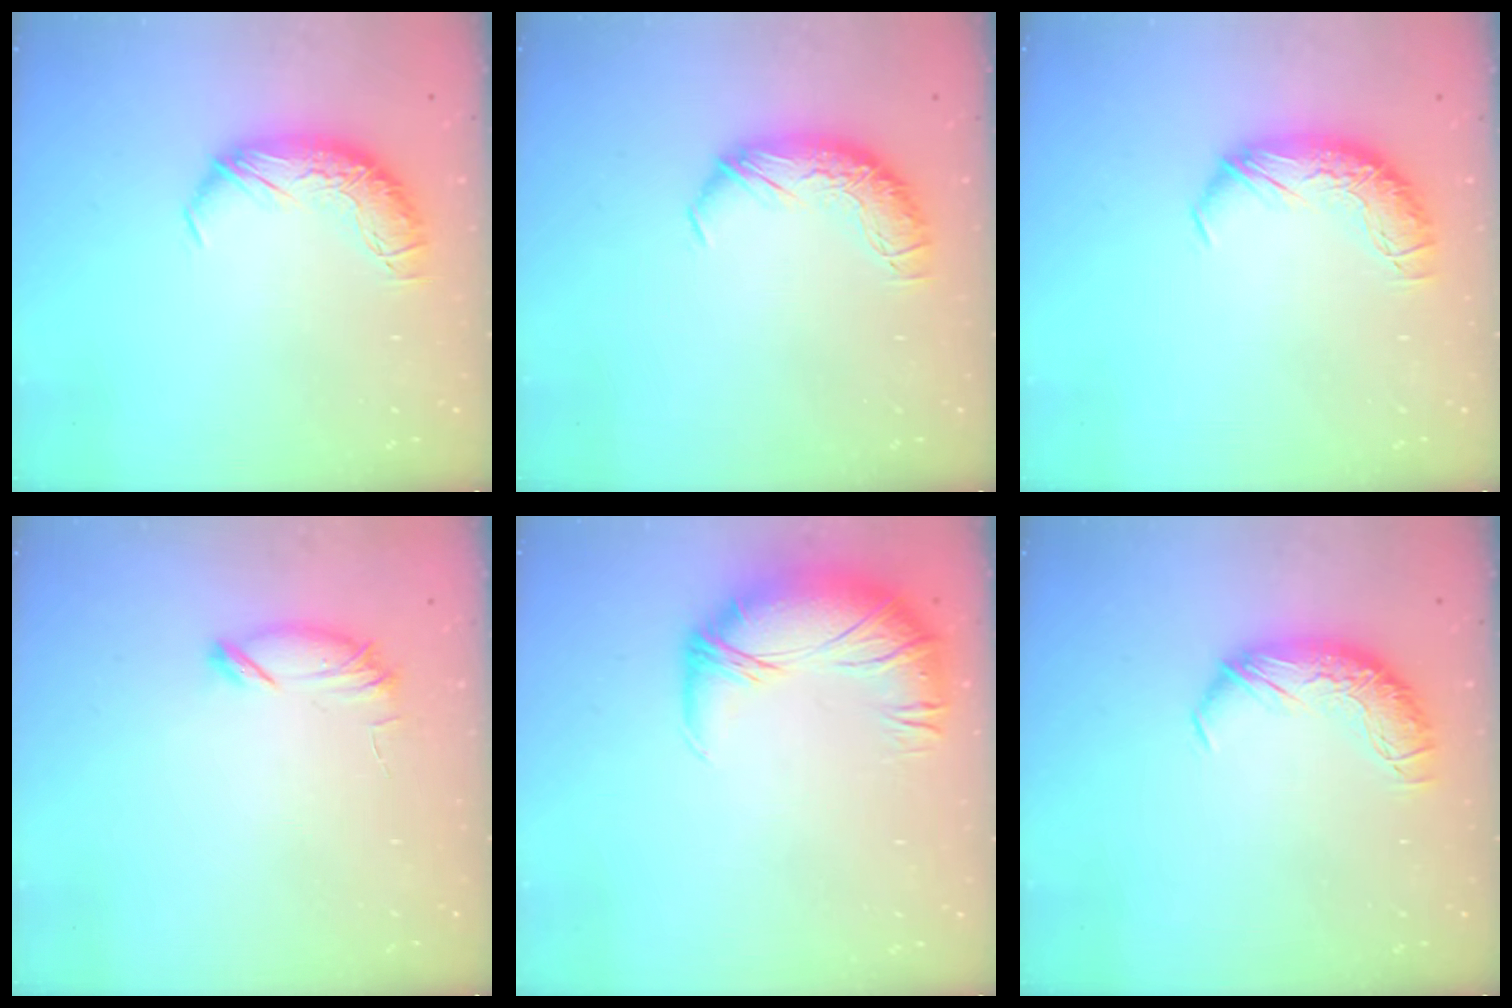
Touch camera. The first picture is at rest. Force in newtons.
{"total": 0.0}
{"total": 0.0}
{"total": 7.0, "press": 7.0, "slide": 0.5}
{"total": 2.8, "press": 1.4, "slide": 2.5}
{"total": 0.0}